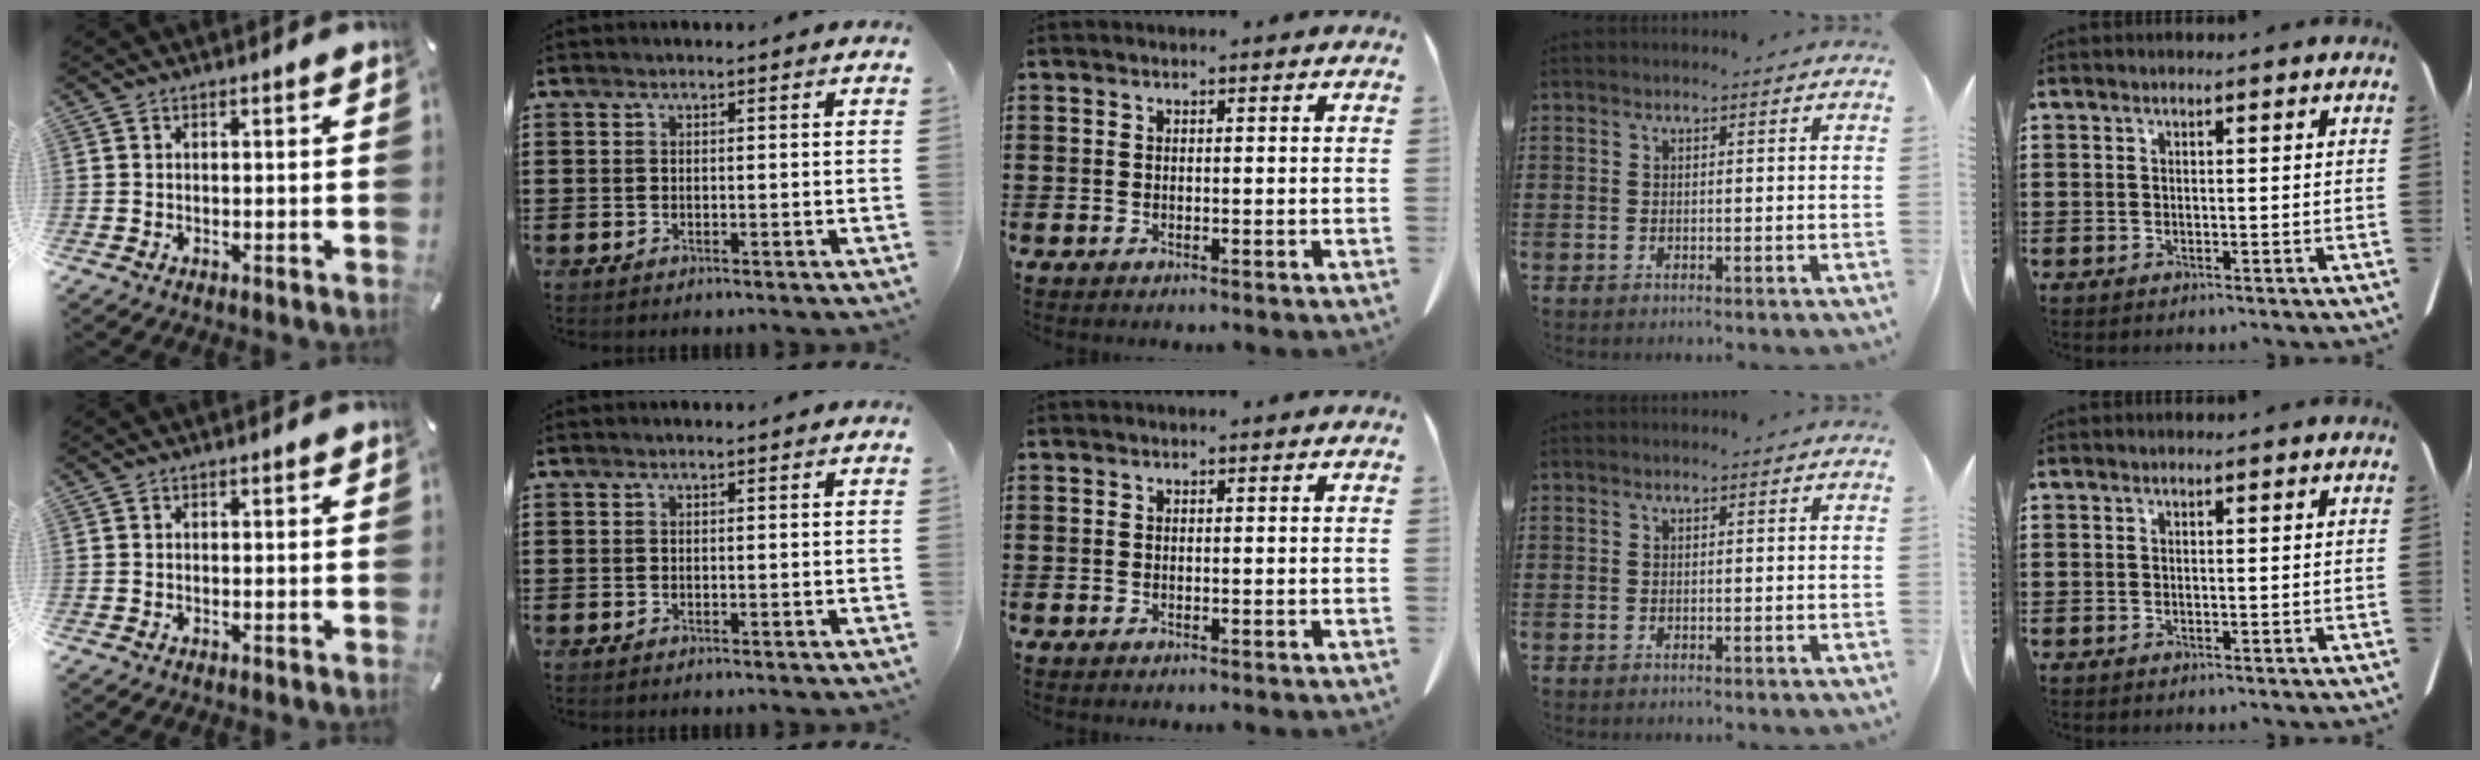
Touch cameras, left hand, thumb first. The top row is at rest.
{}